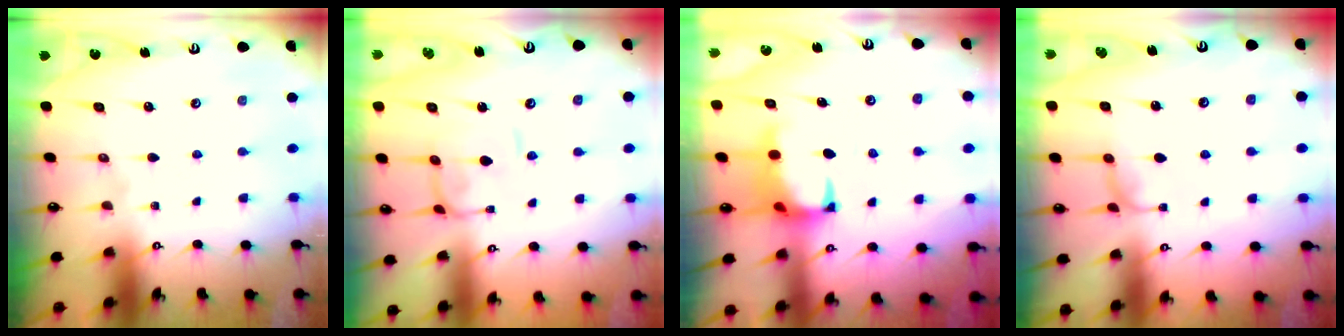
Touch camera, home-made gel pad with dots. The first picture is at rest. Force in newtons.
{"total": 1.3, "press": 1.2, "slide": 0.5}
{"total": 1.0, "press": 0.1, "slide": 1.0}
{"total": 1.1, "press": 0.9, "slide": 0.6}